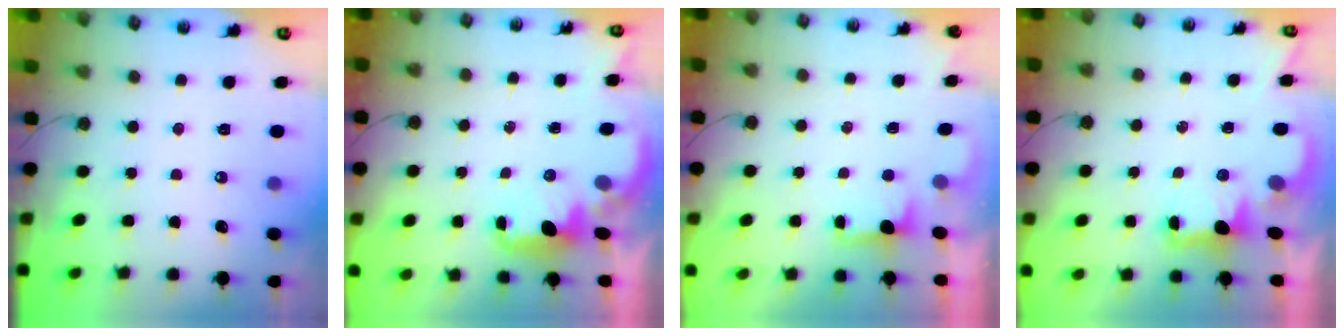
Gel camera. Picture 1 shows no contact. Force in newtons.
{"total": 3.0, "press": 2.9, "slide": 0.6}
{"total": 0.9, "press": 0.4, "slide": 0.8}
{"total": 2.1, "press": 2.0, "slide": 0.7}